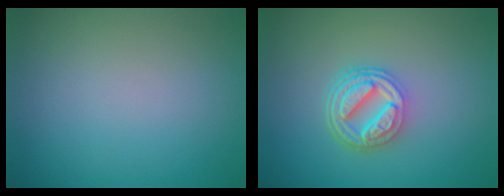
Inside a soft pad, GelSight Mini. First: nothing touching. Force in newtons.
{"total": 4.8, "press": 3.7, "slide": 3.1}